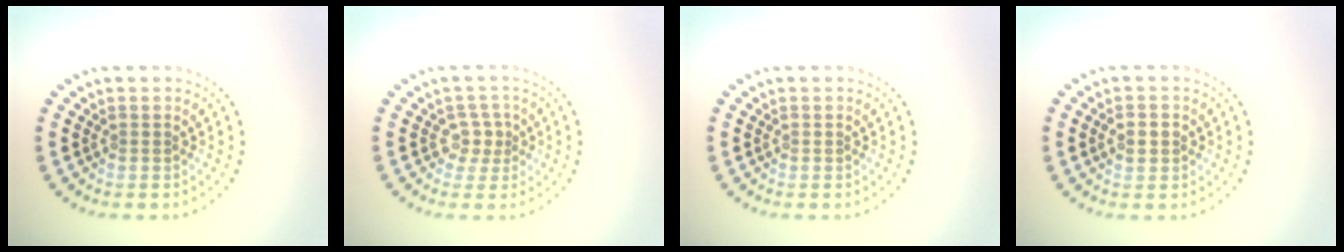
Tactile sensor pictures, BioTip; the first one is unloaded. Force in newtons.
{"total": 1.8, "press": 1.3, "slide": 1.2}
{"total": 0.0}
{"total": 1.4, "press": 1.4, "slide": 0.2}